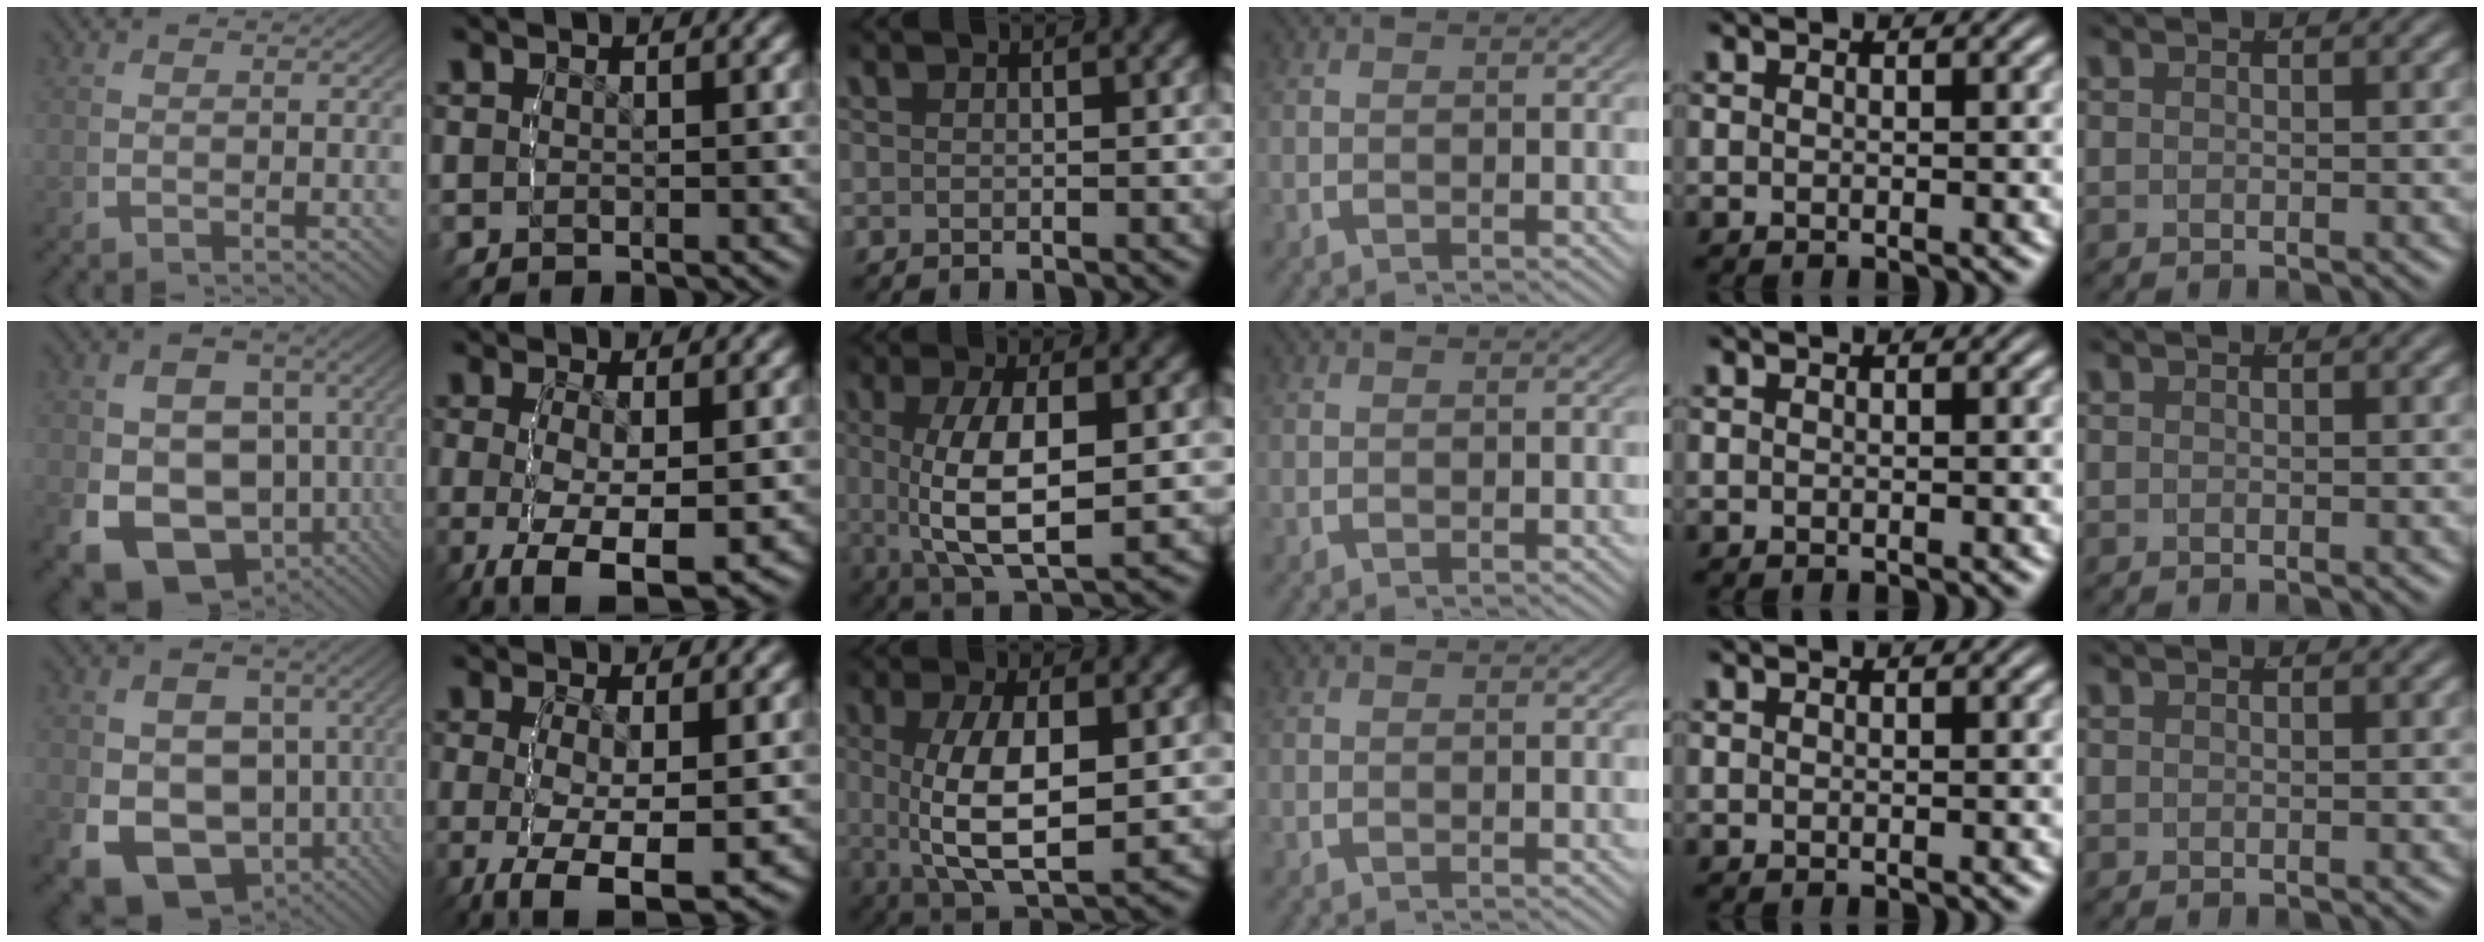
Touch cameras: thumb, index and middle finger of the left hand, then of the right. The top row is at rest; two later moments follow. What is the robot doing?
{"motion": "lift_and_place", "object": "cloth"}